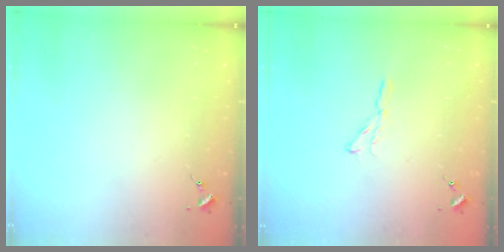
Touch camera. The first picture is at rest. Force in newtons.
{"total": 3.1, "press": 3.1, "slide": 0.3}